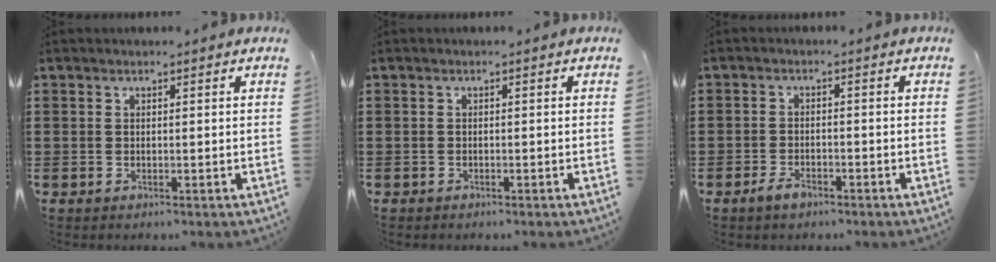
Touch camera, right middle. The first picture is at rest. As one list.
[{"total": 0.6, "force": [-0.5, 0.3, 0.0], "torque": [-0.001, 0.003, -0.013]}, {"total": 2.5, "force": [-1.8, 1.2, 1.2], "torque": [-0.029, 0.002, -0.038]}]